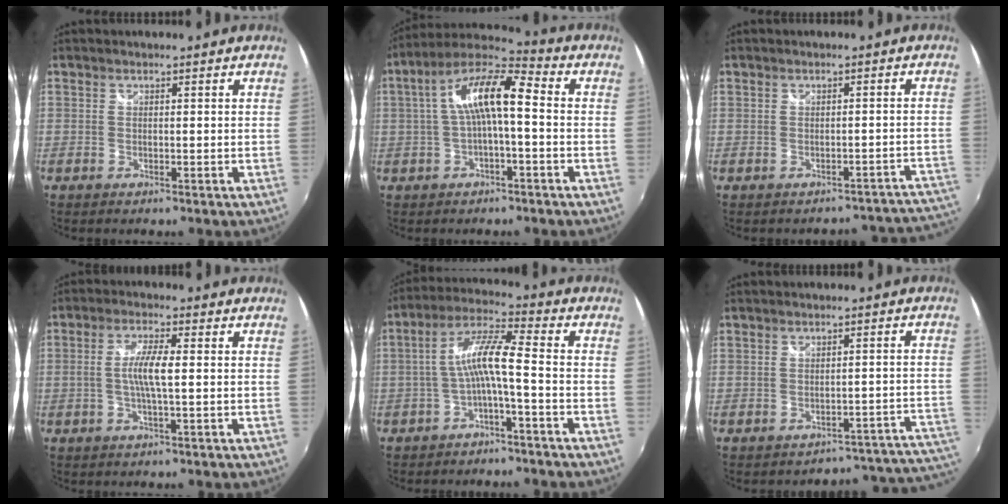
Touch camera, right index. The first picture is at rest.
{"total": 11.5, "force": [0.0, 2.9, 11.1], "torque": [-0.216, 0.026, -0.004]}
{"total": 11.2, "force": [-10.7, 3.2, 0.7], "torque": [0.026, 0.042, -0.120]}
{"total": 5.7, "force": [-0.2, 0.8, 5.7], "torque": [-0.106, 0.001, -0.003]}
{"total": 8.0, "force": [-2.4, 0.6, 7.6], "torque": [-0.172, 0.018, -0.042]}
{"total": 11.4, "force": [-10.5, 4.1, 1.5], "torque": [0.016, 0.039, -0.122]}